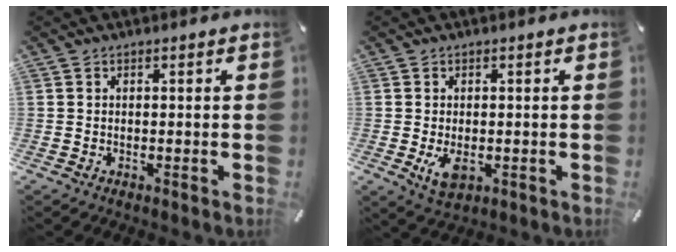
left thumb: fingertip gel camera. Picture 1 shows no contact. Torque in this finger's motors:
{"motor_torque": [0.13, 0.98, 0.24, -0.24, 0.09]}